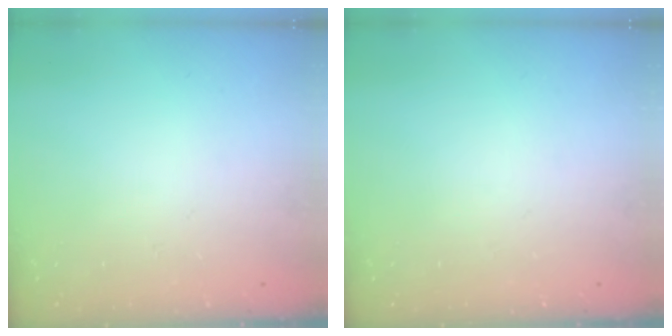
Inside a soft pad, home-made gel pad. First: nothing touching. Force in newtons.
{"total": 0.0}